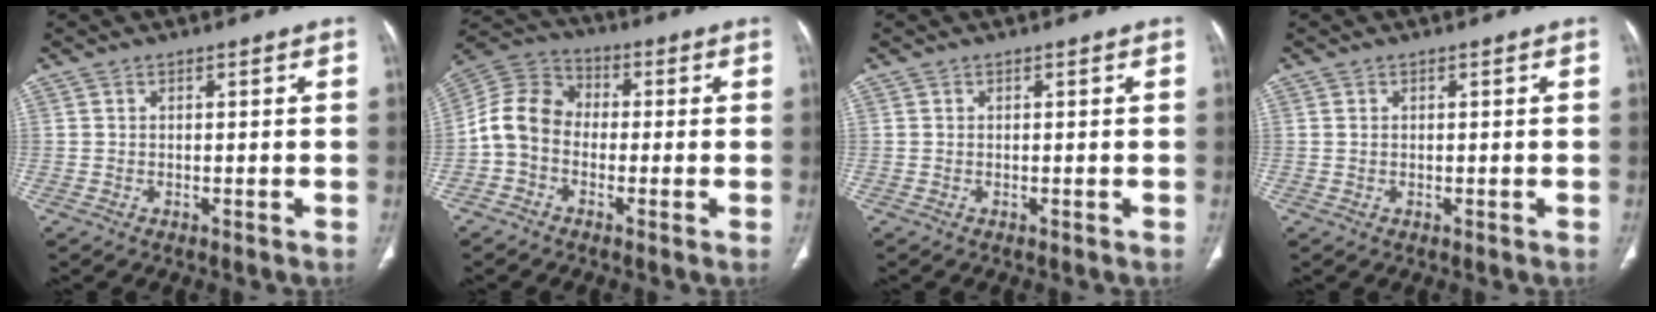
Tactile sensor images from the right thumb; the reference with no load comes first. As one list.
[{"total": 9.3, "force": [-1.6, 7.4, 5.4], "torque": [-0.094, 0.033, -0.047]}, {"total": 0.0}, {"total": 0.6, "force": [0.2, 0.5, 0.3], "torque": [-0.005, 0.000, 0.005]}]